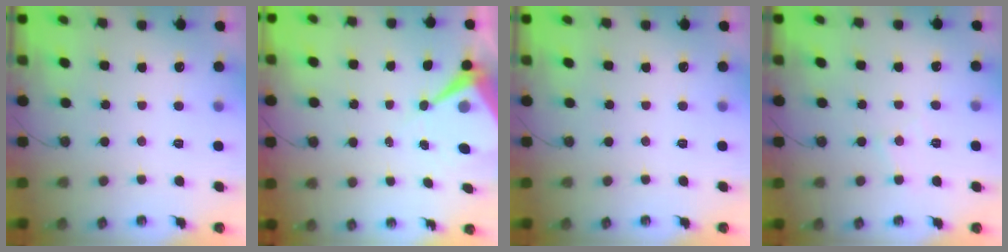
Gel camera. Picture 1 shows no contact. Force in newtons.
{"total": 7.7, "press": 7.7, "slide": 0.5}
{"total": 0.0}
{"total": 5.0, "press": 4.9, "slide": 0.7}